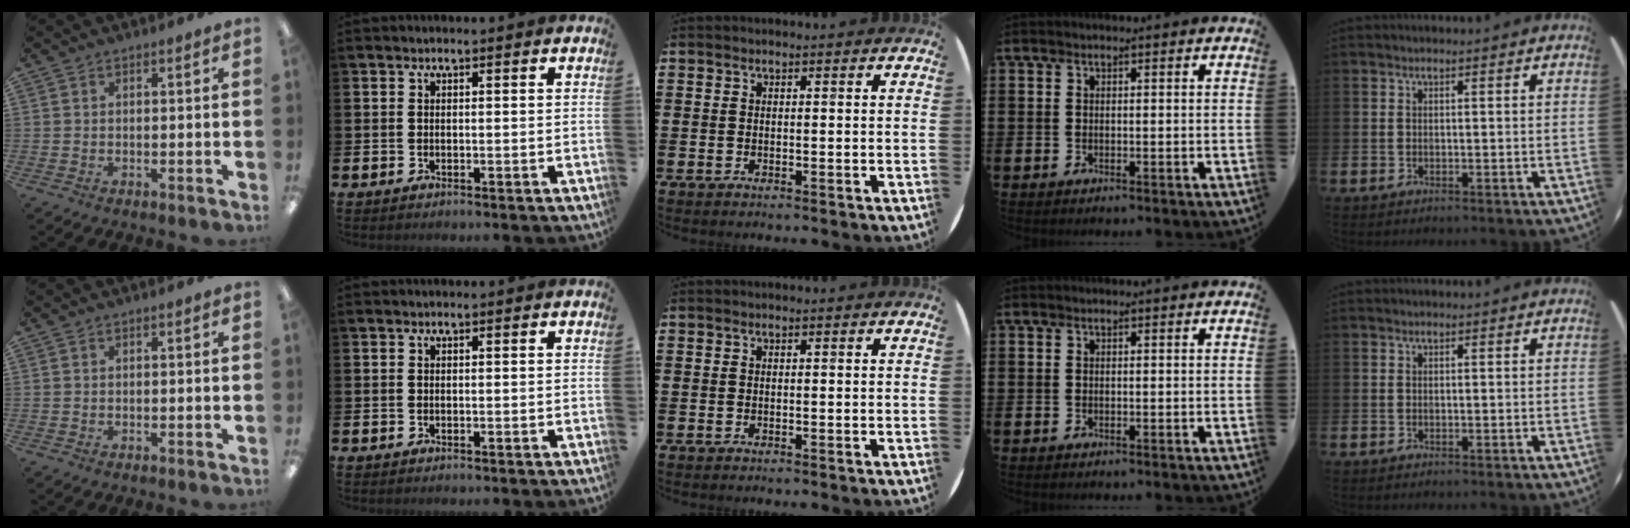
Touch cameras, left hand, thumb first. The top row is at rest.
{}